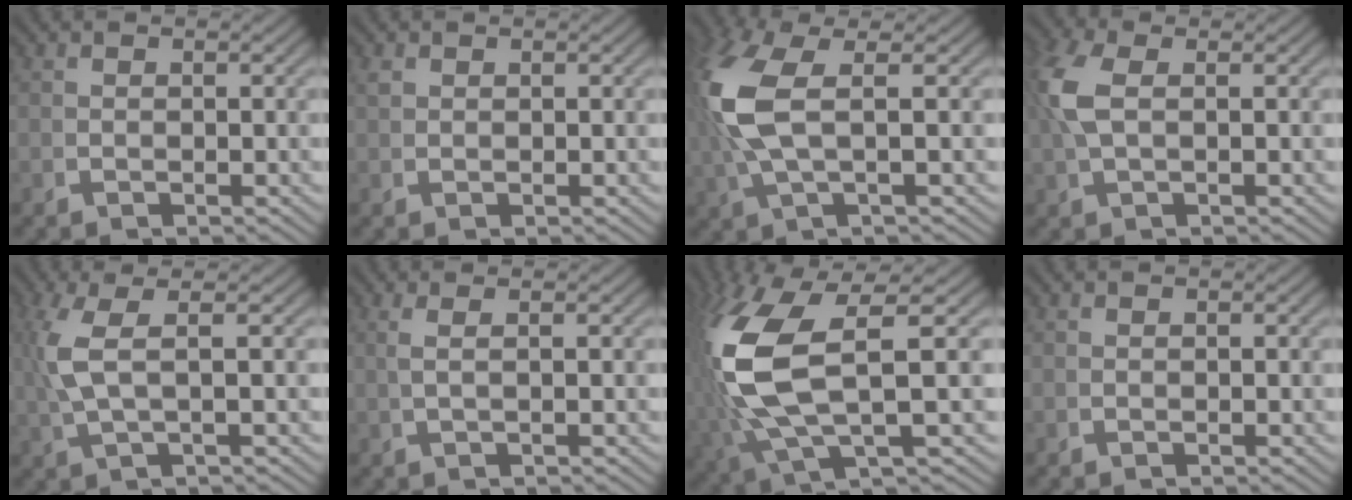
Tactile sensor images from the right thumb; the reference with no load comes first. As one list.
[{"total": 0.8, "force": [0.8, 0.2, 0.1], "torque": [-0.002, -0.001, 0.021]}, {"total": 7.1, "force": [1.2, 2.9, 6.3], "torque": [-0.167, -0.003, 0.037]}, {"total": 3.2, "force": [0.8, 1.4, 2.7], "torque": [-0.083, -0.003, 0.026]}, {"total": 5.0, "force": [1.5, 1.3, 4.6], "torque": [-0.108, 0.007, 0.035]}, {"total": 1.5, "force": [0.7, -0.6, 1.2], "torque": [-0.029, 0.005, 0.018]}, {"total": 12.9, "force": [0.1, 6.7, 11.0], "torque": [-0.258, -0.026, 0.020]}, {"total": 0.0}]